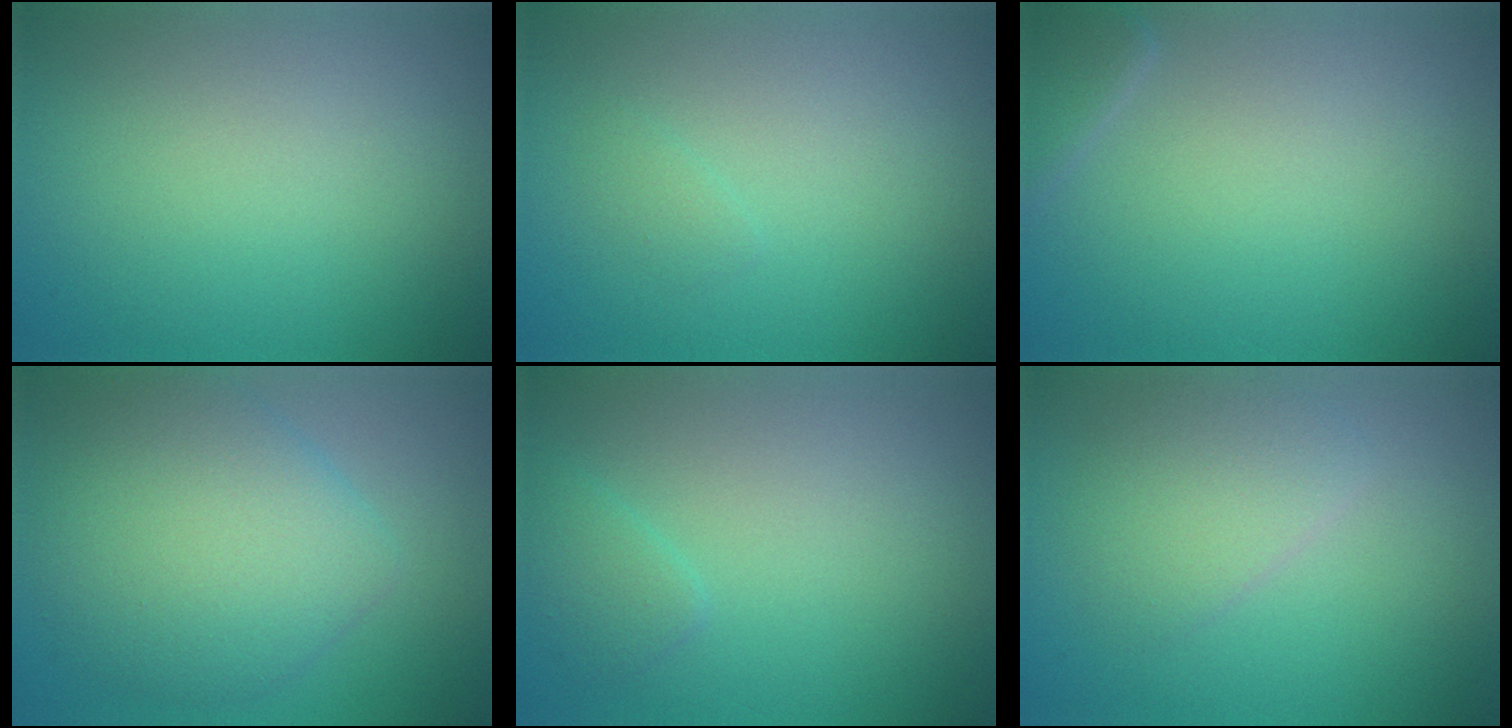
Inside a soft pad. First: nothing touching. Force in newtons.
{"total": 0.7, "press": 0.7, "slide": 0.1}
{"total": 1.8, "press": 1.8, "slide": 0.1}
{"total": 7.0, "press": 7.0, "slide": 0.2}
{"total": 1.4, "press": 1.4, "slide": 0.1}
{"total": 2.8, "press": 2.8, "slide": 0.0}